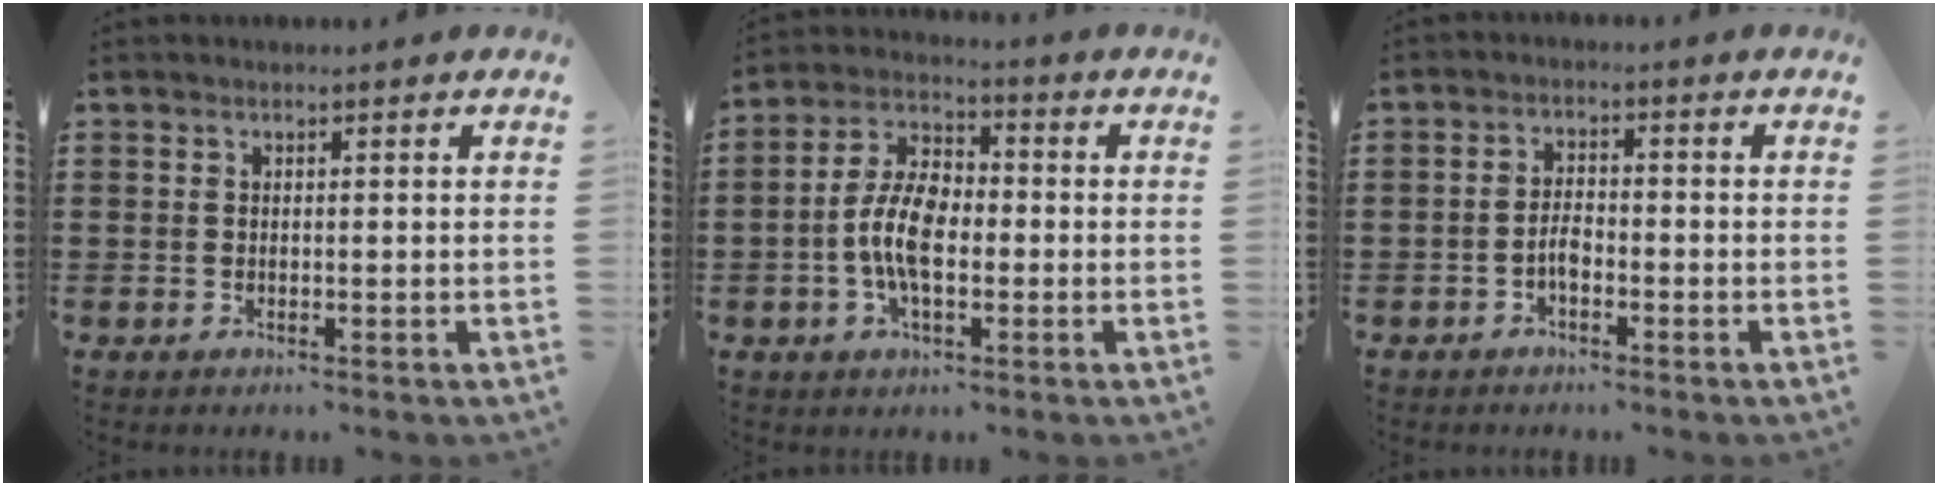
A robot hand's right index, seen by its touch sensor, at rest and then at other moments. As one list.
[{"total": 8.1, "force": [-1.5, 4.2, 6.7], "torque": [-0.152, 0.003, -0.034]}, {"total": 2.8, "force": [-1.2, 1.4, 2.0], "torque": [-0.047, 0.003, -0.026]}]